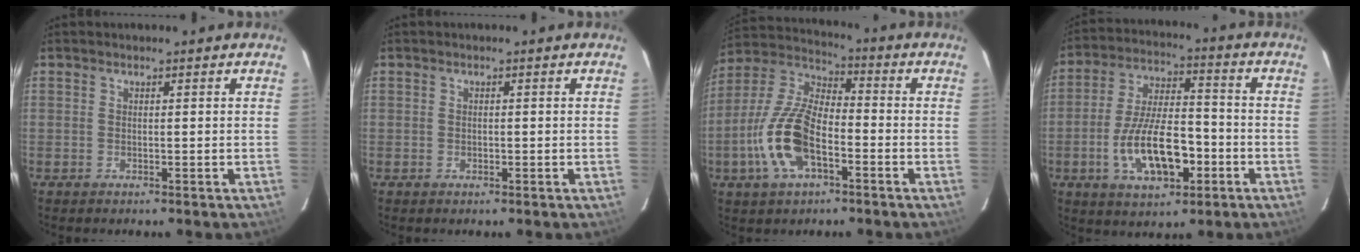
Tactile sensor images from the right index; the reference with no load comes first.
{"total": 0.6, "force": [-0.2, 0.5, 0.1], "torque": [0.000, -0.002, -0.003]}
{"total": 14.7, "force": [-5.4, 6.7, 11.9], "torque": [-0.259, -0.002, -0.104]}
{"total": 14.6, "force": [-5.0, 6.4, 12.1], "torque": [-0.235, 0.002, -0.076]}